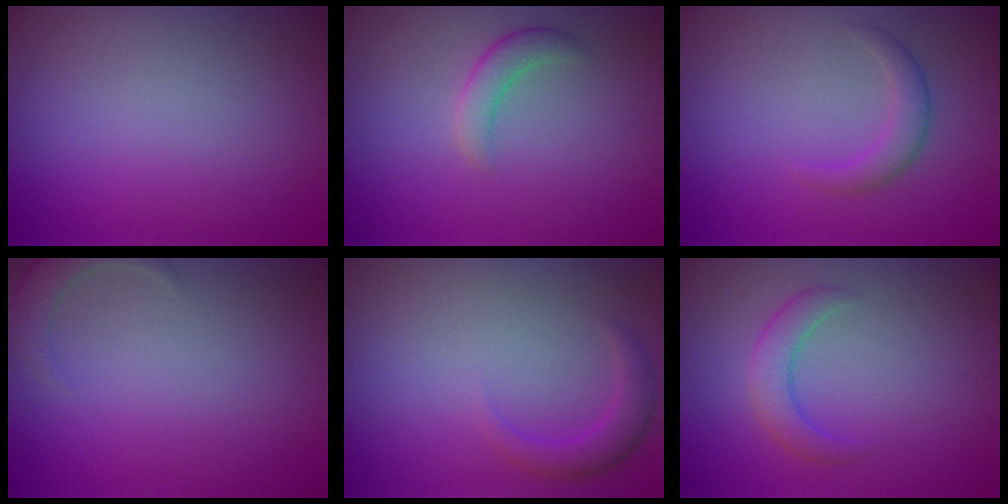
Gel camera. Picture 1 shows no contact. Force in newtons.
{"total": 2.1, "press": 2.1, "slide": 0.2}
{"total": 2.0, "press": 2.0, "slide": 0.1}
{"total": 2.3, "press": 2.3, "slide": 0.4}
{"total": 2.4, "press": 2.4, "slide": 0.1}
{"total": 2.8, "press": 2.7, "slide": 0.2}